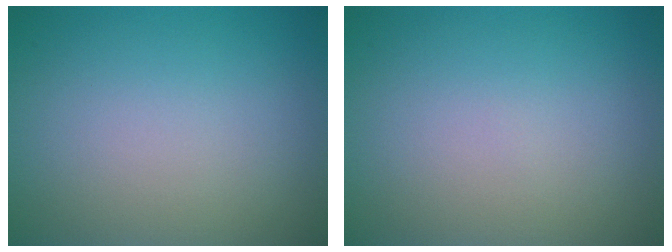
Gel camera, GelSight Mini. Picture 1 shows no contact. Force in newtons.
{"total": 0.0}